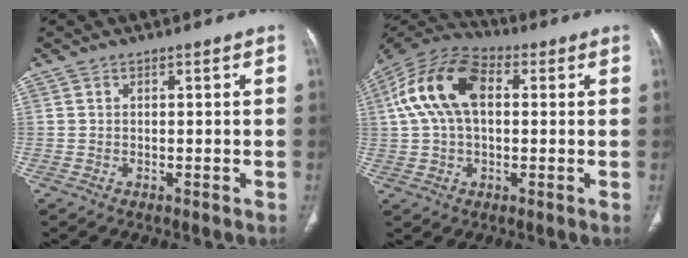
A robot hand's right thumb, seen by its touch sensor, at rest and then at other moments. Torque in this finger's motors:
{"motor_torque": [0.46, 1.10, 0.81, -0.69, 0.17]}